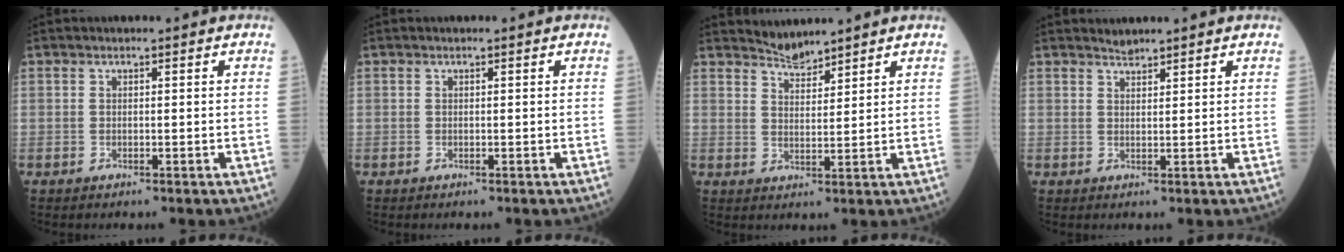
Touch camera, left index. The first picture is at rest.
{"total": 0.0}
{"total": 3.5, "force": [3.5, 0.2, 0.0], "torque": [-0.006, 0.005, 0.066]}
{"total": 1.5, "force": [1.5, 0.0, -0.1], "torque": [-0.006, 0.008, 0.031]}